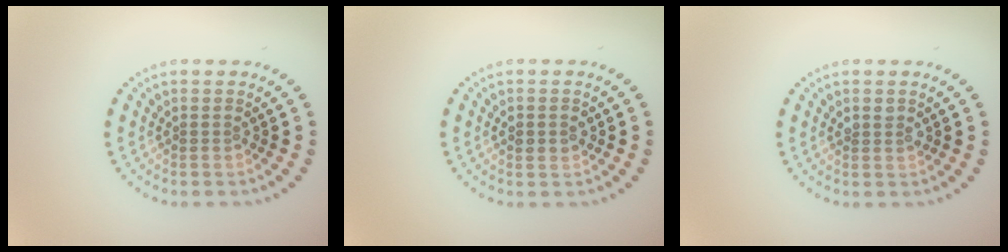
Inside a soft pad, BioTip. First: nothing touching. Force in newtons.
{"total": 1.2, "press": 1.1, "slide": 0.1}
{"total": 1.0, "press": 1.0, "slide": 0.2}